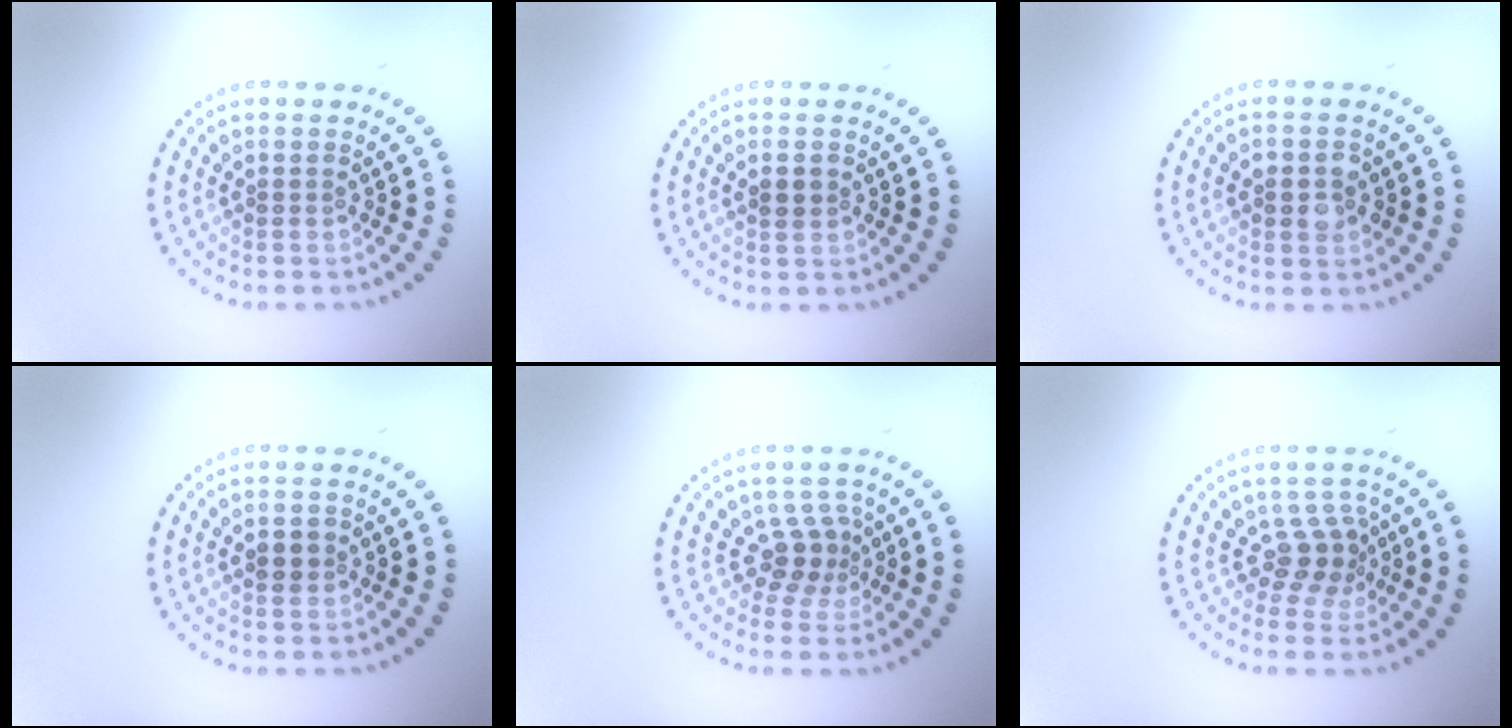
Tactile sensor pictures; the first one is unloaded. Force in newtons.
{"total": 1.3, "press": 1.2, "slide": 0.4}
{"total": 2.2, "press": 2.2, "slide": 0.2}
{"total": 1.2, "press": 1.2, "slide": 0.1}
{"total": 2.4, "press": 1.7, "slide": 1.7}
{"total": 2.5, "press": 1.8, "slide": 1.8}